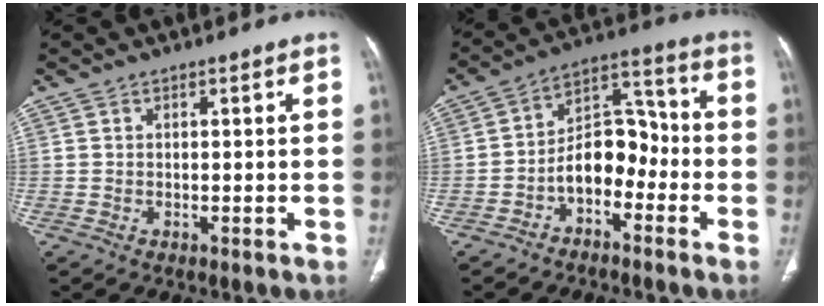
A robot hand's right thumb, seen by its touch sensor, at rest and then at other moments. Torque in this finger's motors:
{"motor_torque": [1.56, 1.28, 1.07, -0.62, 0.04]}